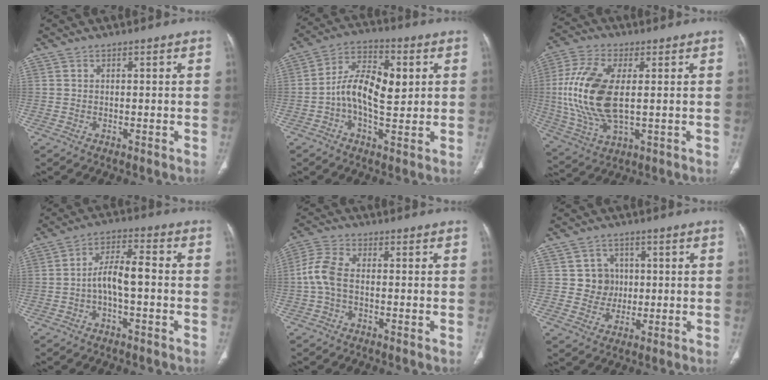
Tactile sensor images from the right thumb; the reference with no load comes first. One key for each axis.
{"total": 12.4, "fx": 0.7, "fy": 6.3, "fz": 10.7, "tx": -0.173, "ty": 0.018, "tz": 0.006}
{"total": 16.2, "fx": 1.0, "fy": 7.8, "fz": 14.2, "tx": -0.315, "ty": -0.004, "tz": 0.024}
{"total": 7.1, "fx": -1.5, "fy": 2.7, "fz": 6.4, "tx": -0.118, "ty": 0.036, "tz": -0.031}
{"total": 5.9, "fx": -0.9, "fy": 3.2, "fz": 4.8, "tx": -0.118, "ty": 0.019, "tz": -0.025}
{"total": 5.4, "fx": 0.6, "fy": 5.3, "fz": 0.9, "tx": 0.019, "ty": 0.008, "tz": 0.008}